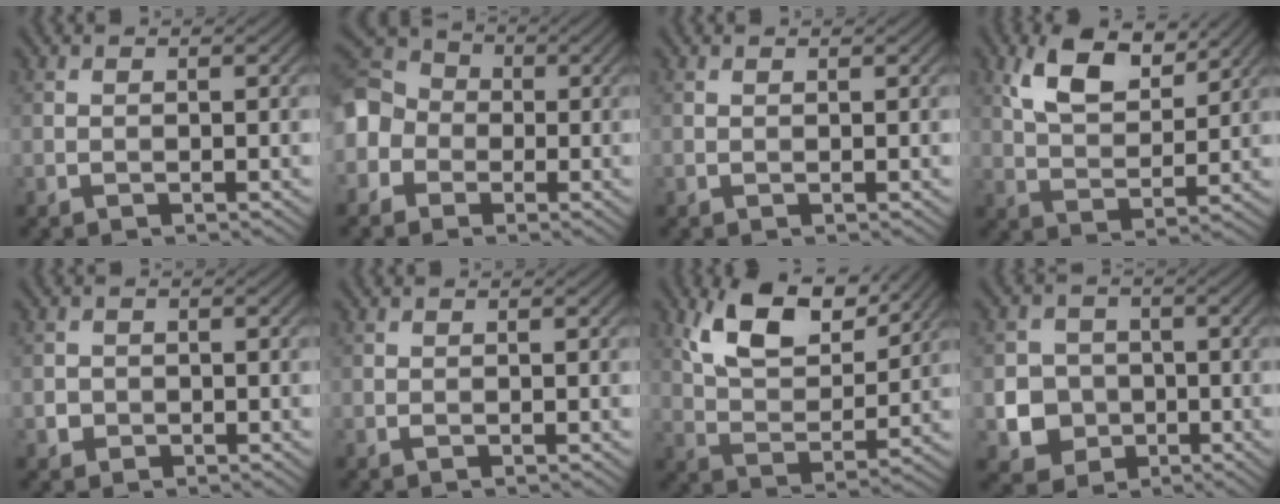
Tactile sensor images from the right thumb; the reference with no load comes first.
{"total": 7.4, "force": [-1.7, 6.3, 3.4], "torque": [-0.106, 0.002, -0.054]}
{"total": 0.0}
{"total": 8.4, "force": [4.8, 4.0, 5.6], "torque": [-0.117, -0.001, 0.093]}
{"total": 1.5, "force": [-0.5, 1.4, 0.3], "torque": [-0.002, -0.005, -0.013]}
{"total": 0.0}
{"total": 10.6, "force": [6.4, 4.8, 6.9], "torque": [-0.146, 0.002, 0.122]}
{"total": 6.2, "force": [-1.3, 5.7, 2.0], "torque": [-0.043, -0.014, -0.044]}